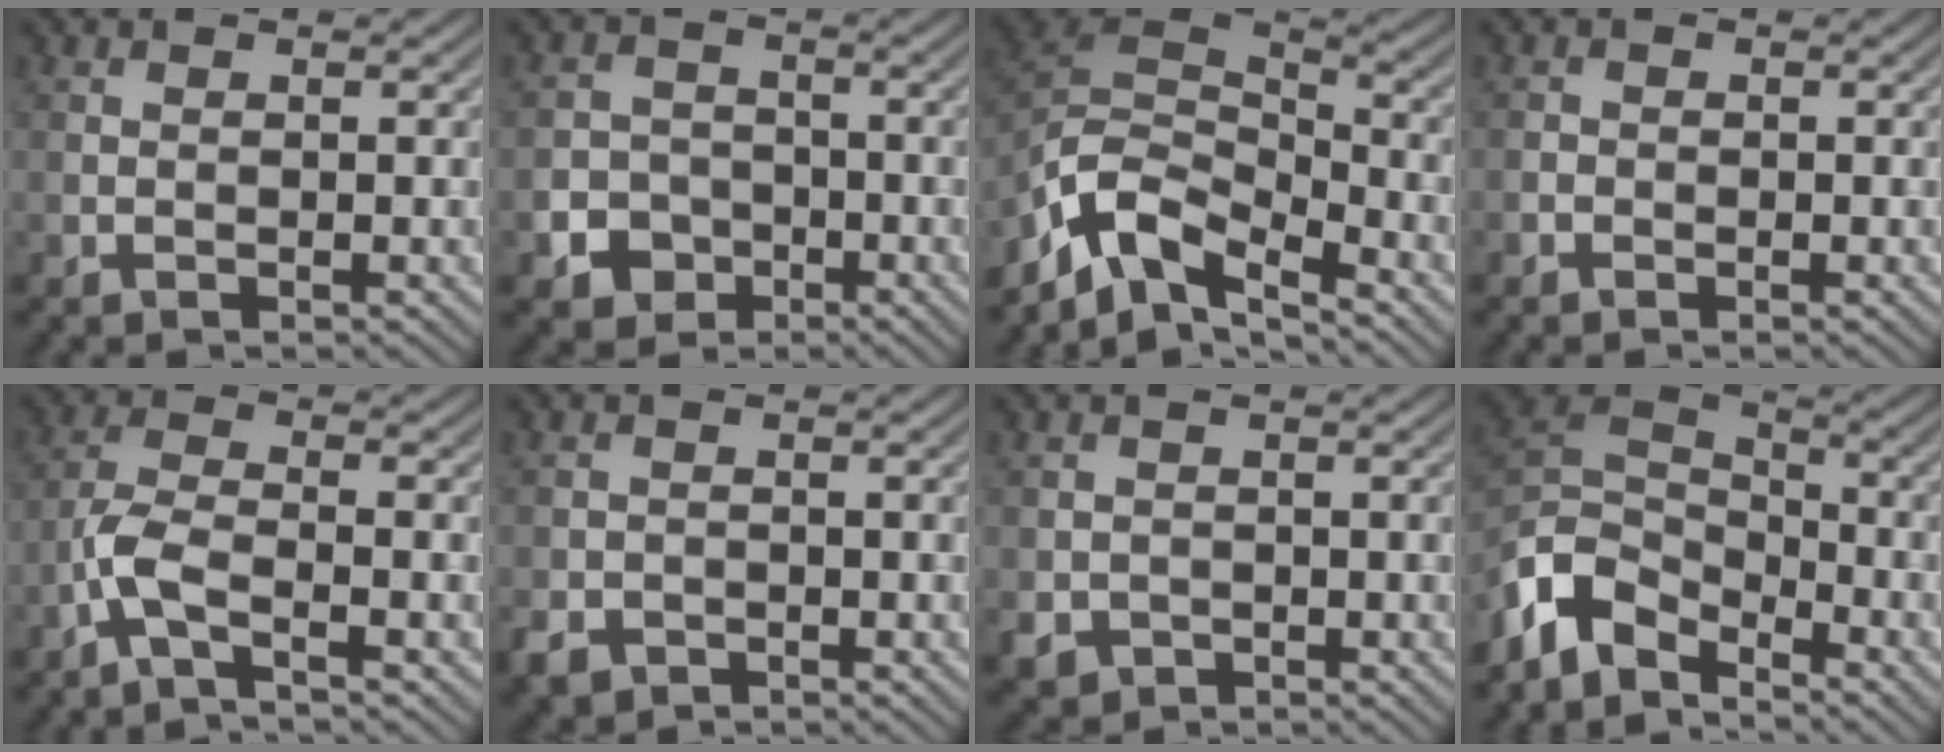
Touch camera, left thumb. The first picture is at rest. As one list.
[{"total": 4.4, "force": [-2.2, 3.5, 1.4], "torque": [-0.018, -0.001, -0.050]}, {"total": 10.3, "force": [-6.6, 4.3, 6.6], "torque": [-0.142, -0.007, -0.146]}, {"total": 0.8, "force": [-0.6, 0.5, 0.2], "torque": [-0.003, 0.000, -0.015]}, {"total": 4.3, "force": [-2.5, 0.9, 3.4], "torque": [-0.078, 0.004, -0.069]}, {"total": 2.6, "force": [-1.6, 1.8, 0.9], "torque": [-0.021, -0.008, -0.040]}, {"total": 2.3, "force": [-1.1, 1.9, 0.7], "torque": [-0.014, -0.010, -0.025]}, {"total": 7.6, "force": [-5.5, 3.7, 3.7], "torque": [-0.084, -0.001, -0.131]}]